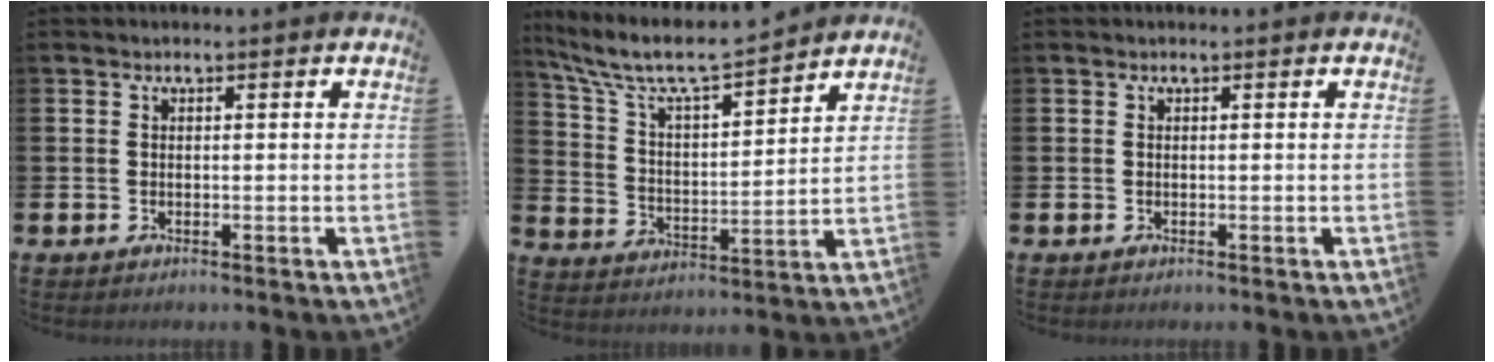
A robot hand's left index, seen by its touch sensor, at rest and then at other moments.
{"total": 8.2, "force": [7.5, 1.2, 3.2], "torque": [-0.101, -0.049, 0.127]}
{"total": 0.0}